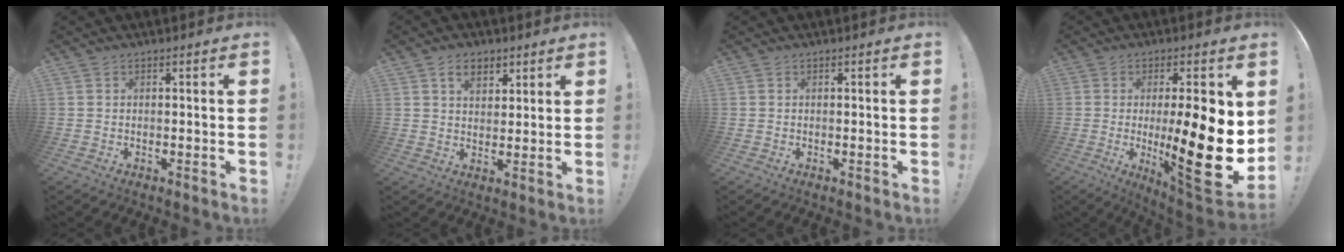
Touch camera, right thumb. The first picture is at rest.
{"total": 6.0, "force": [3.5, 3.9, 2.8], "torque": [-0.037, -0.012, 0.063]}
{"total": 0.0}
{"total": 22.1, "force": [-0.7, 5.1, 21.5], "torque": [-0.326, -0.024, -0.005]}